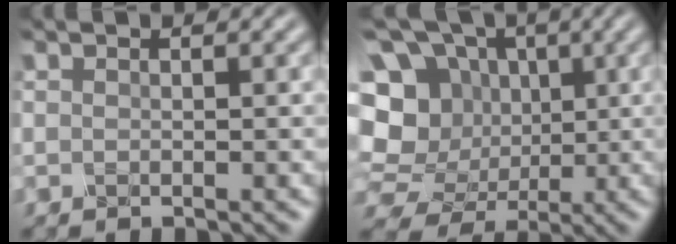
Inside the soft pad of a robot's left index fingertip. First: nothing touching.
{"total": 17.8, "force": [0.6, 16.2, 7.3], "torque": [-0.205, 0.018, -0.008]}